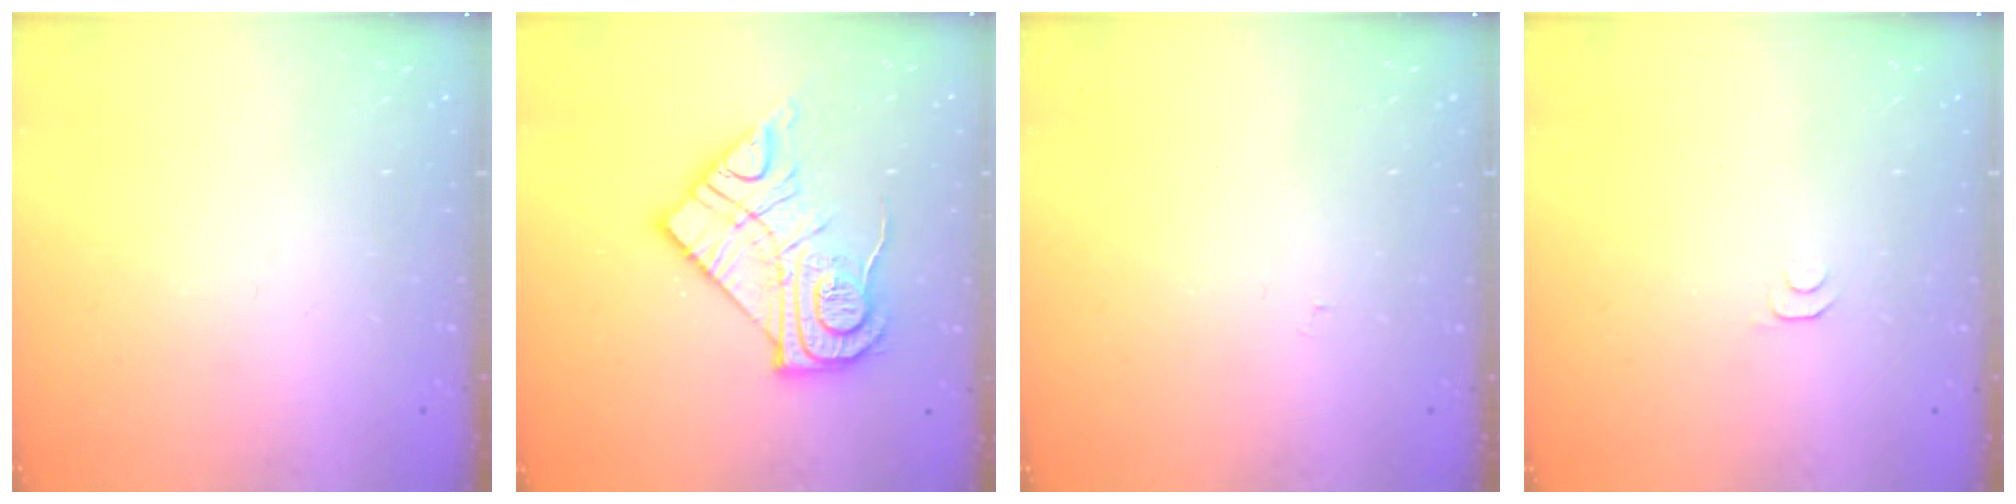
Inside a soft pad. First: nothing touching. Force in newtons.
{"total": 17.7, "press": 17.6, "slide": 1.1}
{"total": 3.5, "press": 3.5, "slide": 0.3}
{"total": 3.6, "press": 3.6, "slide": 0.5}